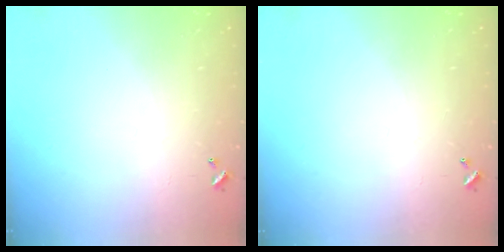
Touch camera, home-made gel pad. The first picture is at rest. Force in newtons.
{"total": 0.0}